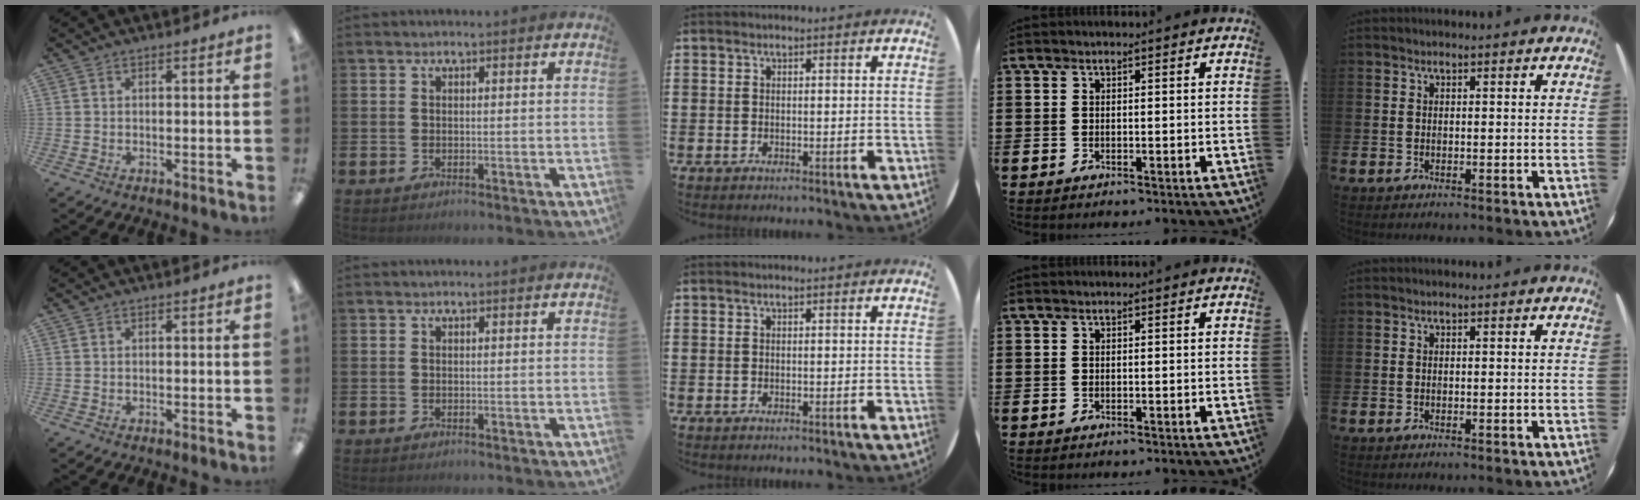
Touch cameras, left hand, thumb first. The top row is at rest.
{}